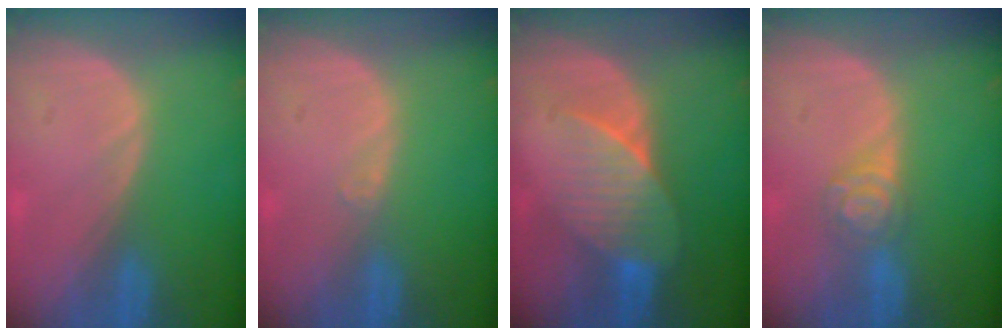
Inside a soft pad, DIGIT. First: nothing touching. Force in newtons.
{"total": 0.6, "press": 0.5, "slide": 0.4}
{"total": 7.3, "press": 6.8, "slide": 2.8}
{"total": 4.3, "press": 4.0, "slide": 1.6}